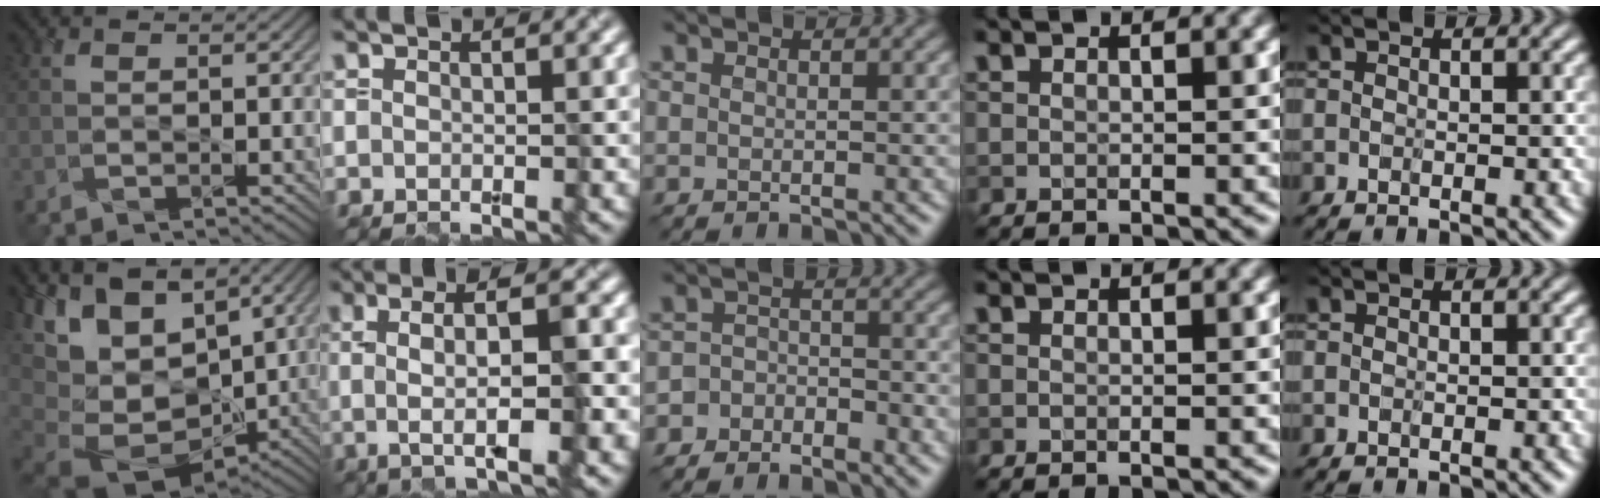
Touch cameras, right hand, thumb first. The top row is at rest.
{"thumb": {"total": 13.7, "force": [1.3, 9.5, 9.8], "torque": [-0.214, -0.008, 0.066]}, "index": {"total": 6.6, "force": [-0.3, 1.5, 6.4], "torque": [-0.101, 0.003, 0.002]}, "middle": {"total": 2.7, "force": [-2.1, 1.6, 0.4], "torque": [0.023, 0.010, -0.045]}}